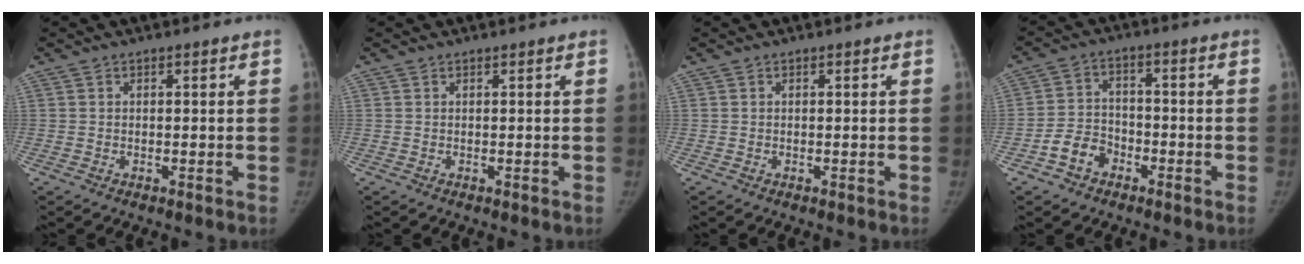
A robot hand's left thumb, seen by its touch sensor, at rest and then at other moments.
{"total": 0.0}
{"total": 0.0}
{"total": 6.3, "force": [-3.4, 4.6, 2.5], "torque": [-0.037, 0.031, -0.063]}